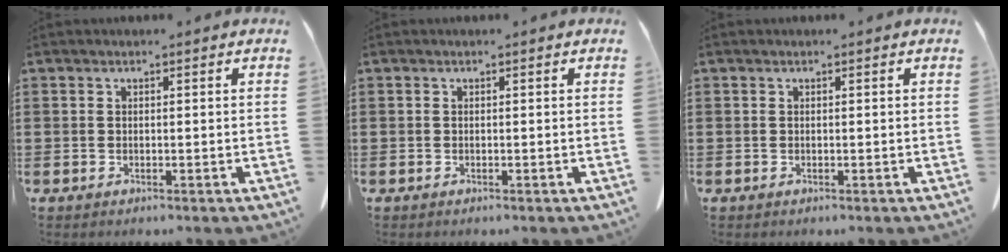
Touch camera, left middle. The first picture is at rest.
{"total": 0.0}
{"total": 0.0}